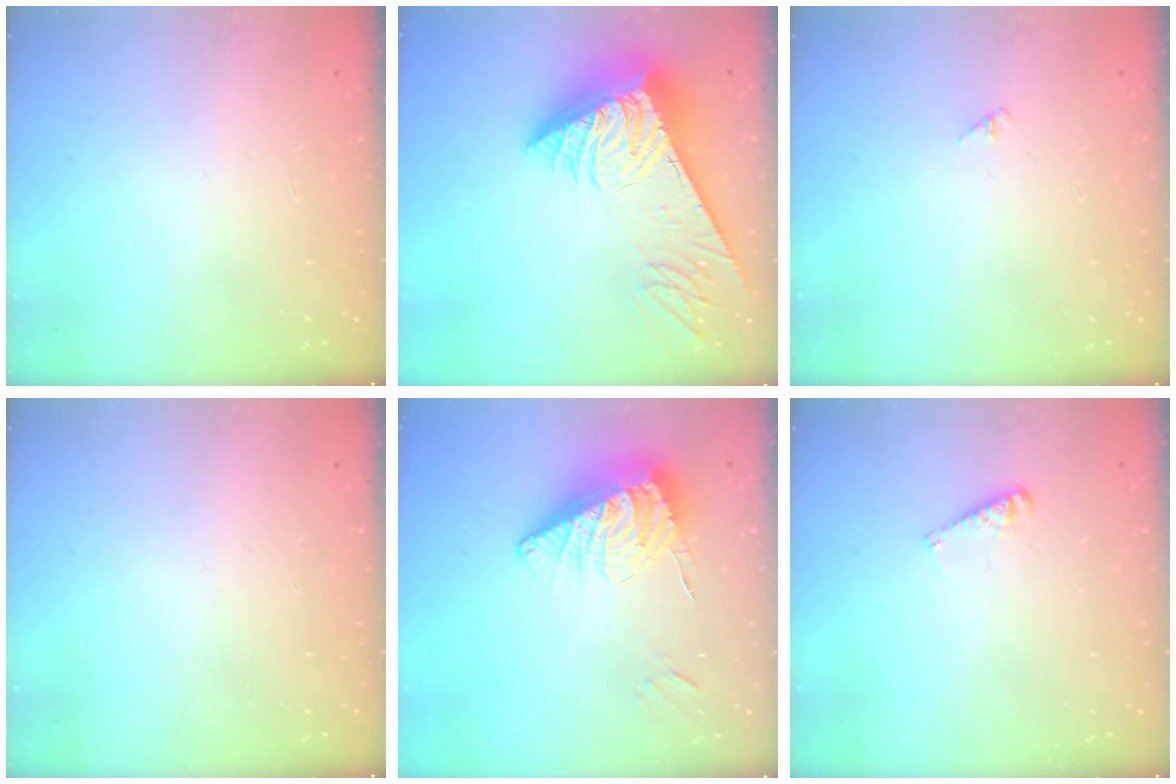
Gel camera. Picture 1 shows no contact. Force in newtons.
{"total": 12.7, "press": 12.4, "slide": 2.5}
{"total": 1.2, "press": 1.1, "slide": 0.3}
{"total": 0.0}
{"total": 12.6, "press": 12.2, "slide": 2.9}
{"total": 3.5, "press": 3.5, "slide": 0.3}